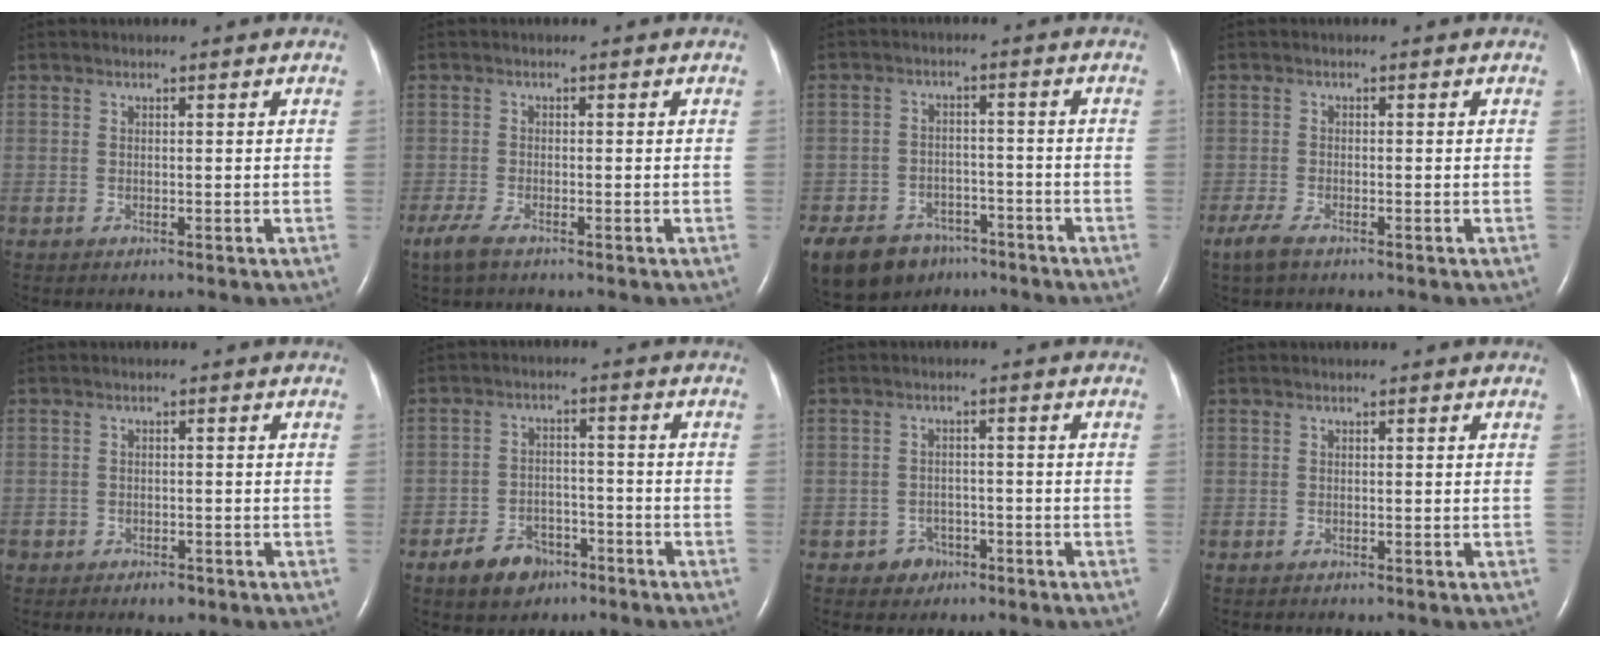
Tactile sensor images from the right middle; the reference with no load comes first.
{"total": 3.4, "force": [-2.3, 0.9, 2.3], "torque": [-0.058, -0.010, -0.042]}
{"total": 13.6, "force": [-9.6, 8.0, 5.2], "torque": [-0.120, -0.003, -0.143]}
{"total": 2.9, "force": [-2.0, 0.7, 1.9], "torque": [-0.050, -0.008, -0.037]}
{"total": 2.4, "force": [-1.7, 1.5, 0.9], "torque": [-0.013, 0.001, -0.020]}
{"total": 6.5, "force": [-4.3, 4.1, 2.6], "torque": [-0.052, 0.006, -0.066]}
{"total": 3.1, "force": [-1.8, 2.5, 0.3], "torque": [-0.003, 0.013, -0.023]}
{"total": 0.0}